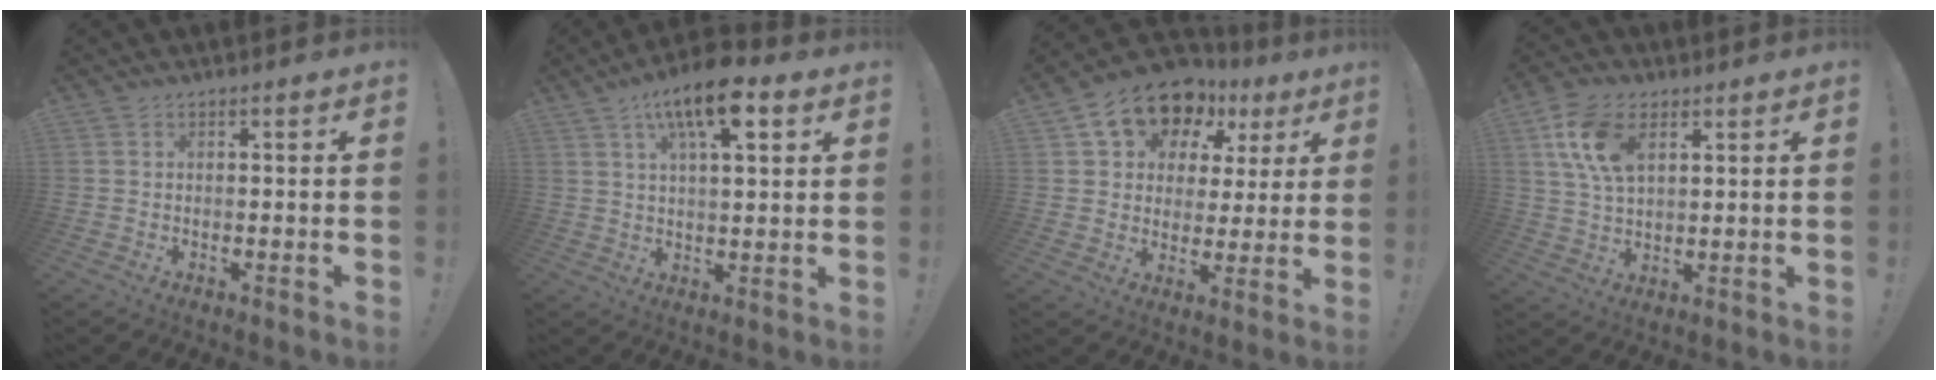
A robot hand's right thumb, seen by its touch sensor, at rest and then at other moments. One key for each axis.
{"total": 12.4, "fx": 6.3, "fy": 4.6, "fz": 9.7, "tx": -0.157, "ty": -0.019, "tz": 0.105}
{"total": 13.6, "fx": 8.3, "fy": 8.7, "fz": 6.2, "tx": -0.107, "ty": -0.051, "tz": 0.151}
{"total": 12.3, "fx": 5.2, "fy": 7.3, "fz": 8.4, "tx": -0.175, "ty": -0.004, "tz": 0.096}